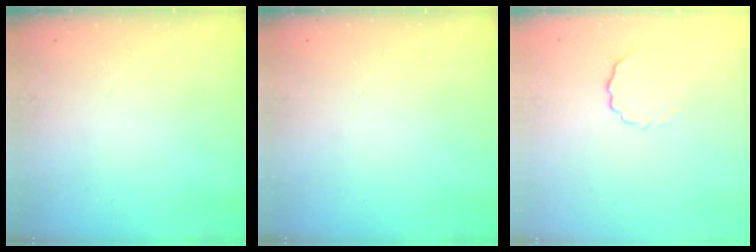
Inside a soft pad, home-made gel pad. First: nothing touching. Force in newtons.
{"total": 0.0}
{"total": 4.4, "press": 4.2, "slide": 1.1}